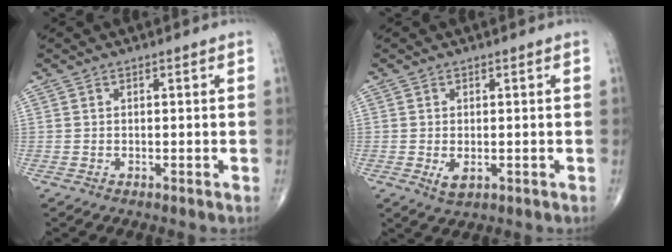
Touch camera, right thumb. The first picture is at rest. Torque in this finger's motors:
{"motor_torque": [-0.22, 0.09, 0.27, 0.10, 0.08]}